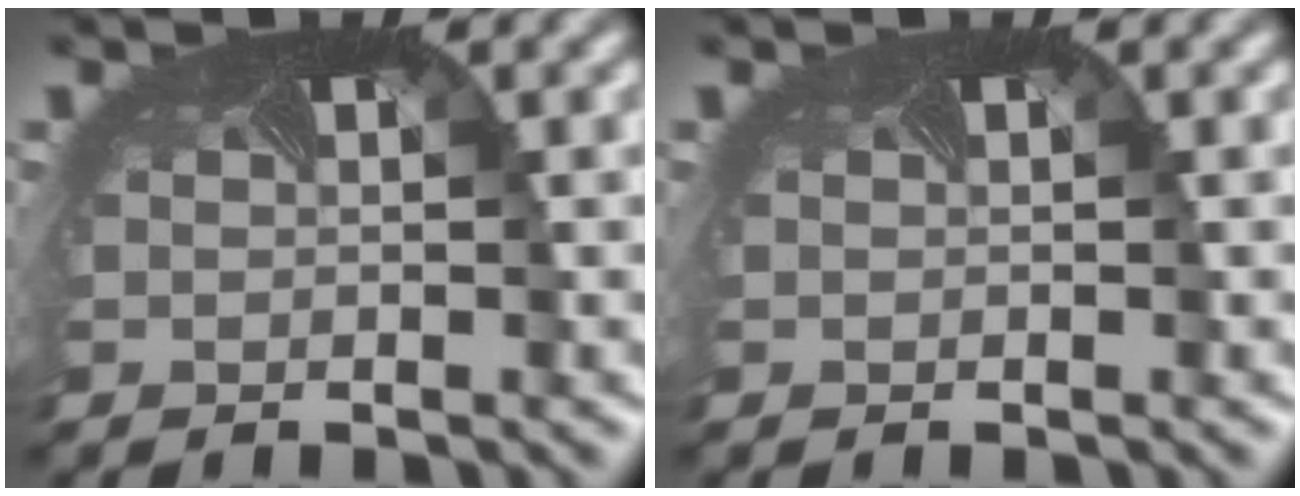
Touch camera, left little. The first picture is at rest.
{"total": 0.0}